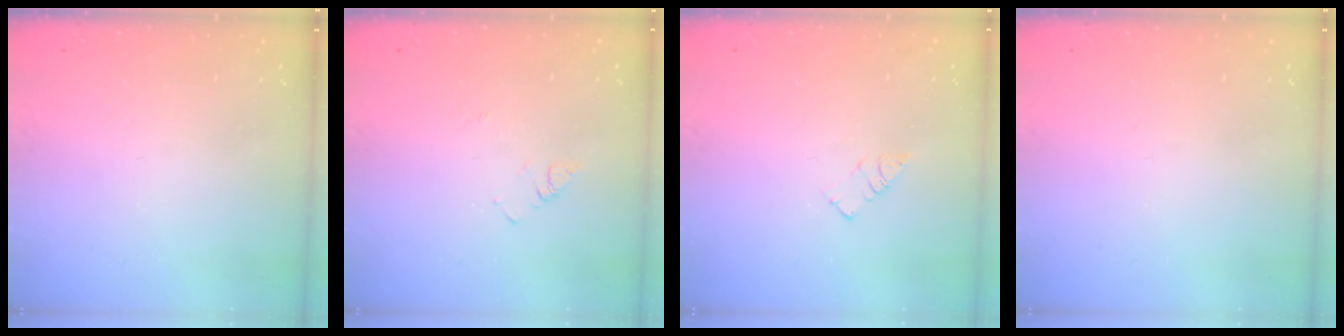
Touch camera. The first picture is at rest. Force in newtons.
{"total": 3.1, "press": 3.1, "slide": 0.5}
{"total": 3.4, "press": 3.4, "slide": 0.2}
{"total": 0.0}